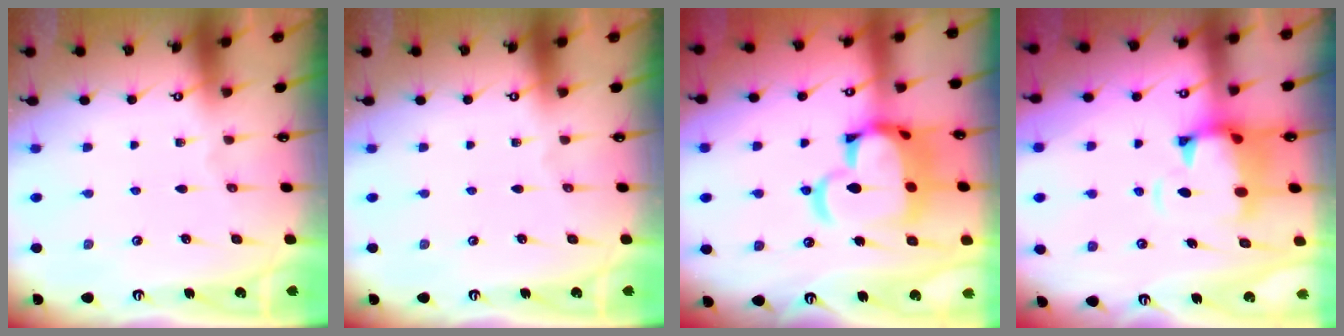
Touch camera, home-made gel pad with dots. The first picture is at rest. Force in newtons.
{"total": 0.0}
{"total": 14.4, "press": 14.3, "slide": 1.8}
{"total": 2.8, "press": 2.4, "slide": 1.4}